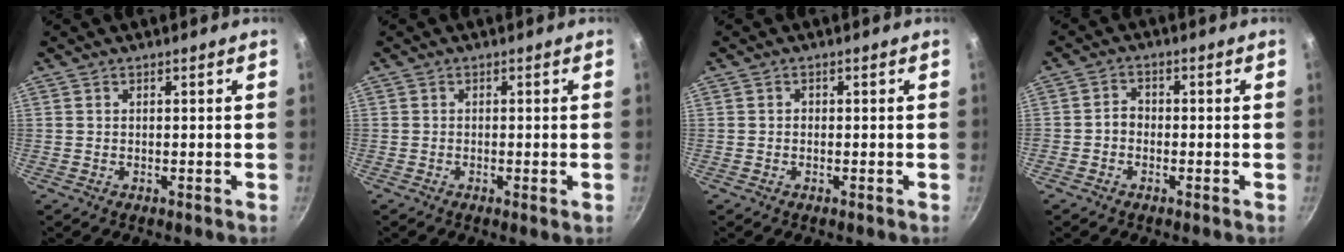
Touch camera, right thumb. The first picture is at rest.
{"total": 1.3, "force": [-0.4, 0.2, 1.2], "torque": [-0.026, 0.000, -0.008]}
{"total": 0.6, "force": [-0.2, 0.5, 0.2], "torque": [-0.002, 0.003, -0.007]}
{"total": 2.7, "force": [-1.2, 1.9, 1.4], "torque": [-0.019, 0.021, -0.028]}